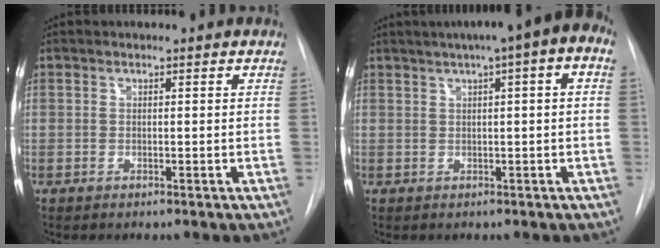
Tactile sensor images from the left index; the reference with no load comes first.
{"total": 10.2, "force": [4.7, 1.3, 9.0], "torque": [-0.124, 0.037, 0.054]}